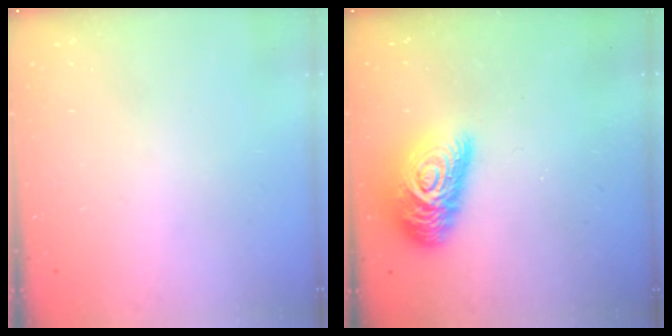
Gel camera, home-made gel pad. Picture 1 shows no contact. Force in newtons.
{"total": 16.4, "press": 16.4, "slide": 0.9}